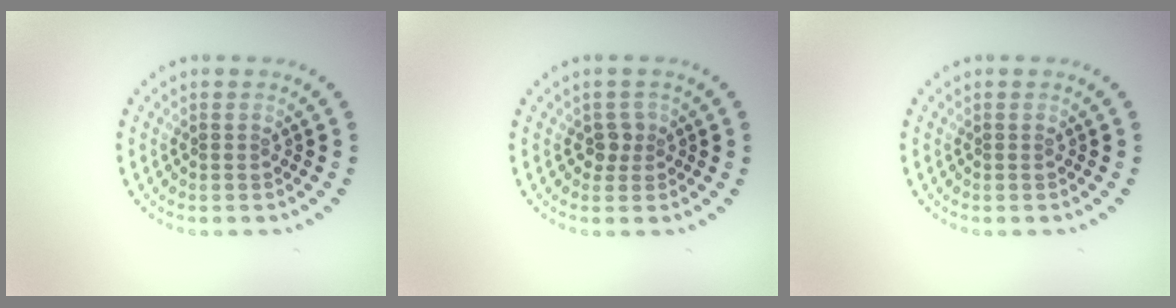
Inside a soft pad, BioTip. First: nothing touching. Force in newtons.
{"total": 1.4, "press": 1.1, "slide": 0.9}
{"total": 0.0}